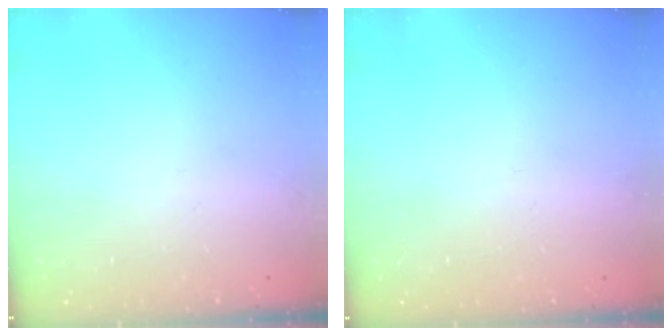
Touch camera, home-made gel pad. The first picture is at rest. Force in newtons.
{"total": 0.9, "press": 0.9, "slide": 0.1}